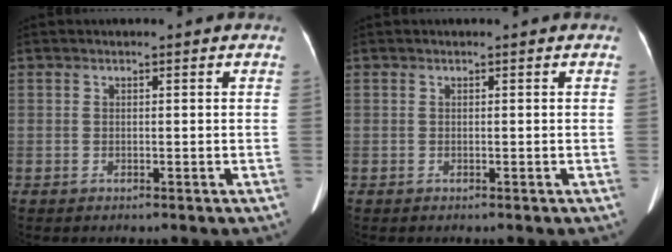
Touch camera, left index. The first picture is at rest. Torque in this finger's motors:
{"motor_torque": [-0.01, 0.19, -0.01, 0.01]}